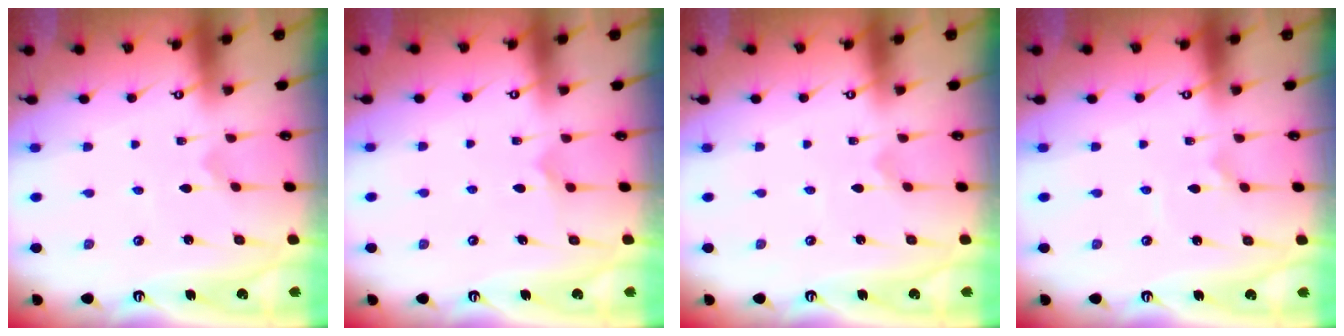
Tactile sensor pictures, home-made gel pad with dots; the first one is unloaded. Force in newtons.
{"total": 5.1, "press": 5.1, "slide": 0.2}
{"total": 0.0}
{"total": 2.1, "press": 2.1, "slide": 0.1}